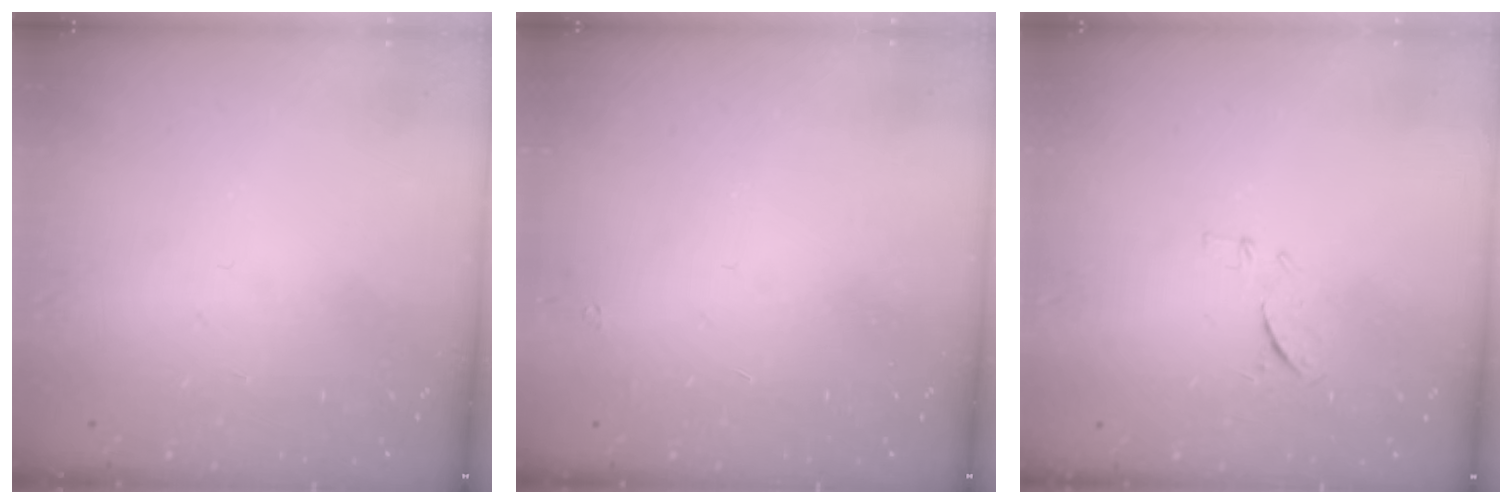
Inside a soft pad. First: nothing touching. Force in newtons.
{"total": 1.6, "press": 1.5, "slide": 0.2}
{"total": 6.2, "press": 6.2, "slide": 1.0}